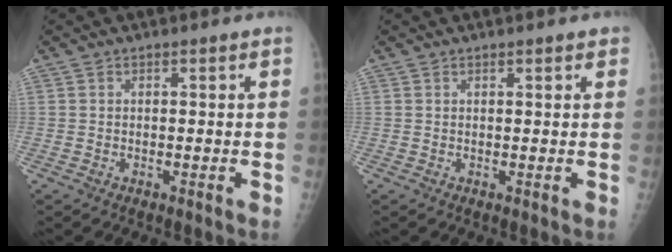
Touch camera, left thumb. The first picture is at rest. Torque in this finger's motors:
{"motor_torque": [0.01, 0.00, -0.02, -0.01, 0.00]}